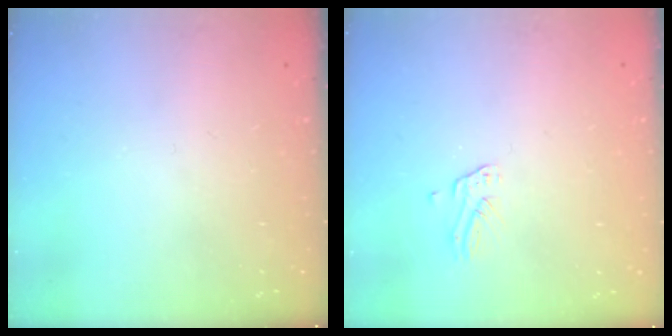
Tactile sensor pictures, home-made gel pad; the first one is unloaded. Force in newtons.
{"total": 2.6, "press": 2.6, "slide": 0.2}